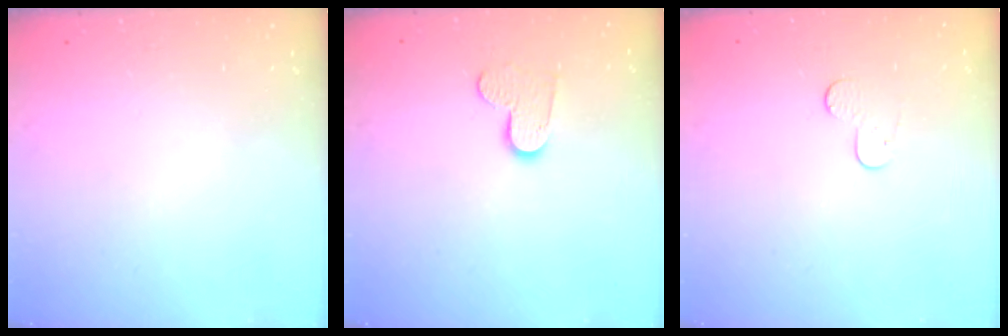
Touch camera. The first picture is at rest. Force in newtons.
{"total": 8.5, "press": 8.5, "slide": 0.5}
{"total": 4.9, "press": 4.8, "slide": 0.5}